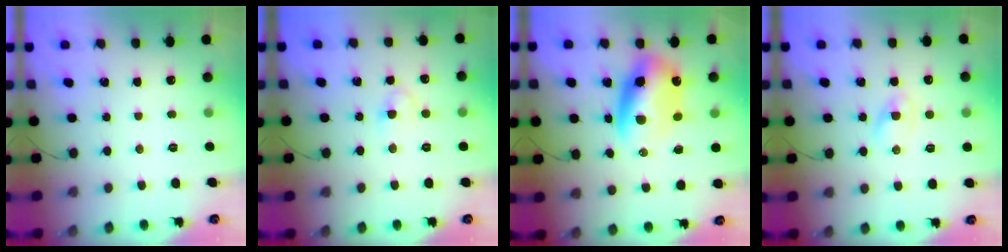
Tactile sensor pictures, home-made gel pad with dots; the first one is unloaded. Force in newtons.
{"total": 2.4, "press": 2.1, "slide": 1.1}
{"total": 11.7, "press": 11.3, "slide": 2.8}
{"total": 2.6, "press": 2.3, "slide": 1.1}